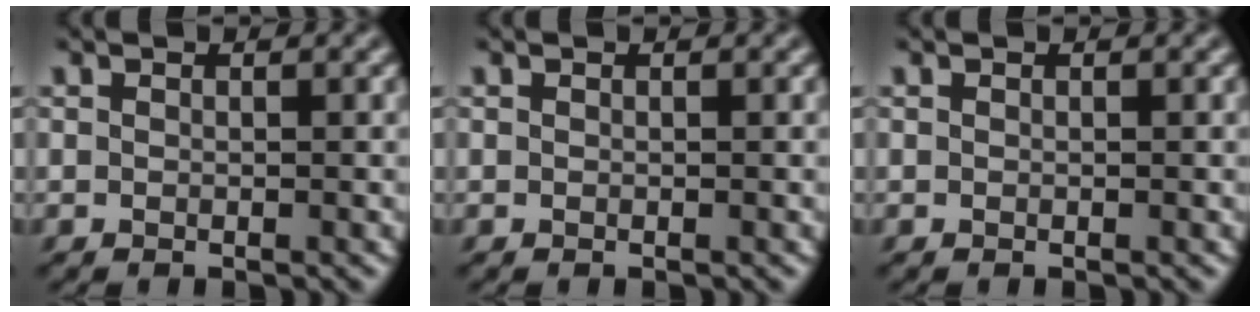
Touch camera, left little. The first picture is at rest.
{"total": 0.0}
{"total": 0.0}